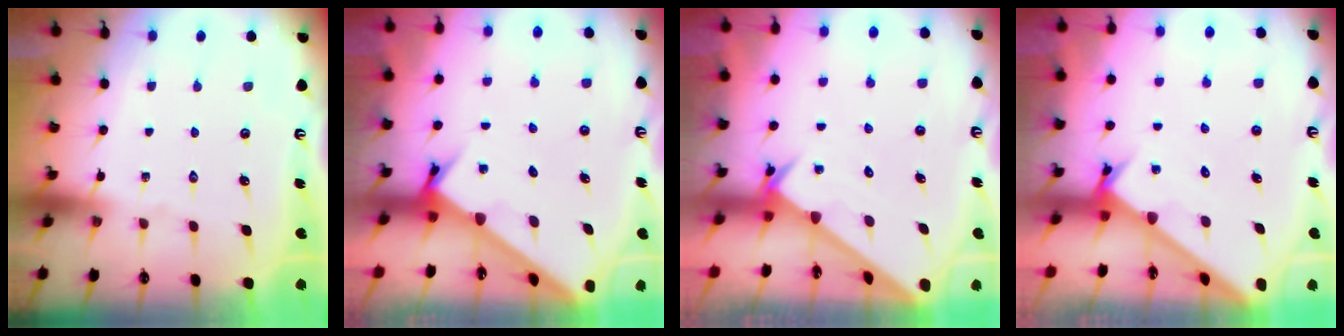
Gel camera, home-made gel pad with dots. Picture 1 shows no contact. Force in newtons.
{"total": 2.5, "press": 2.5, "slide": 0.3}
{"total": 2.2, "press": 2.2, "slide": 0.1}
{"total": 2.4, "press": 2.4, "slide": 0.1}